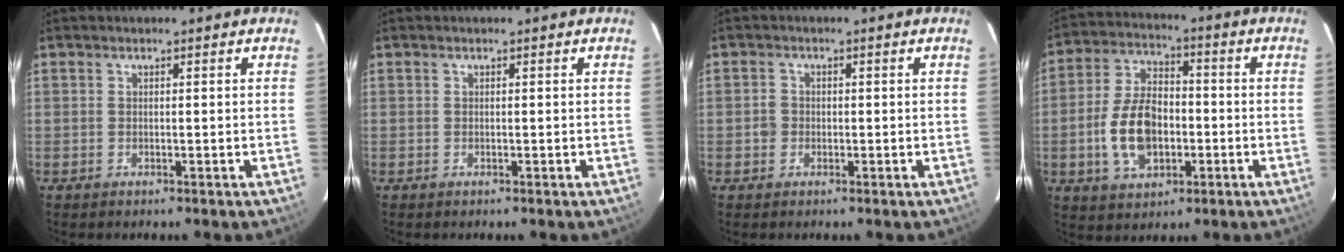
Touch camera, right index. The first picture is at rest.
{"total": 0.0}
{"total": 2.0, "force": [-0.5, 1.9, 0.4], "torque": [-0.011, 0.003, -0.010]}
{"total": 12.9, "force": [-2.9, 8.0, 9.8], "torque": [-0.199, 0.016, -0.042]}